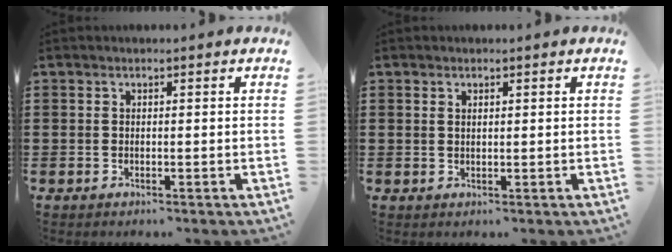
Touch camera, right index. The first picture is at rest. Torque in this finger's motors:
{"motor_torque": [-0.54, 1.48, -0.06, -0.01]}